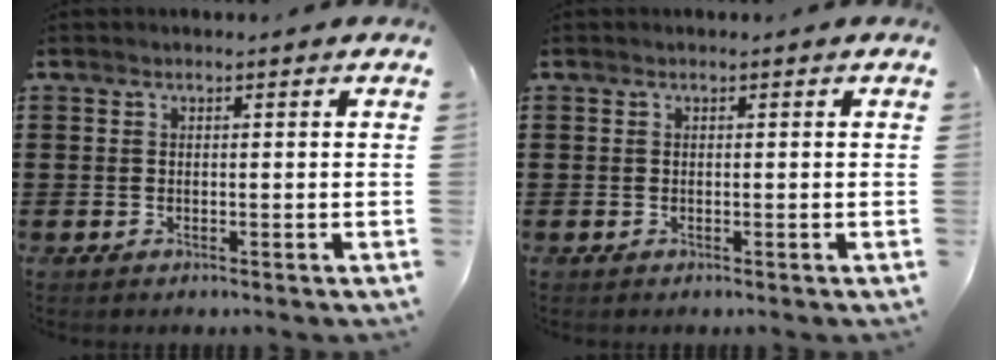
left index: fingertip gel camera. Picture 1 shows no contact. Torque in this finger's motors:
{"motor_torque": [-0.04, -0.04, 0.00, 0.00]}